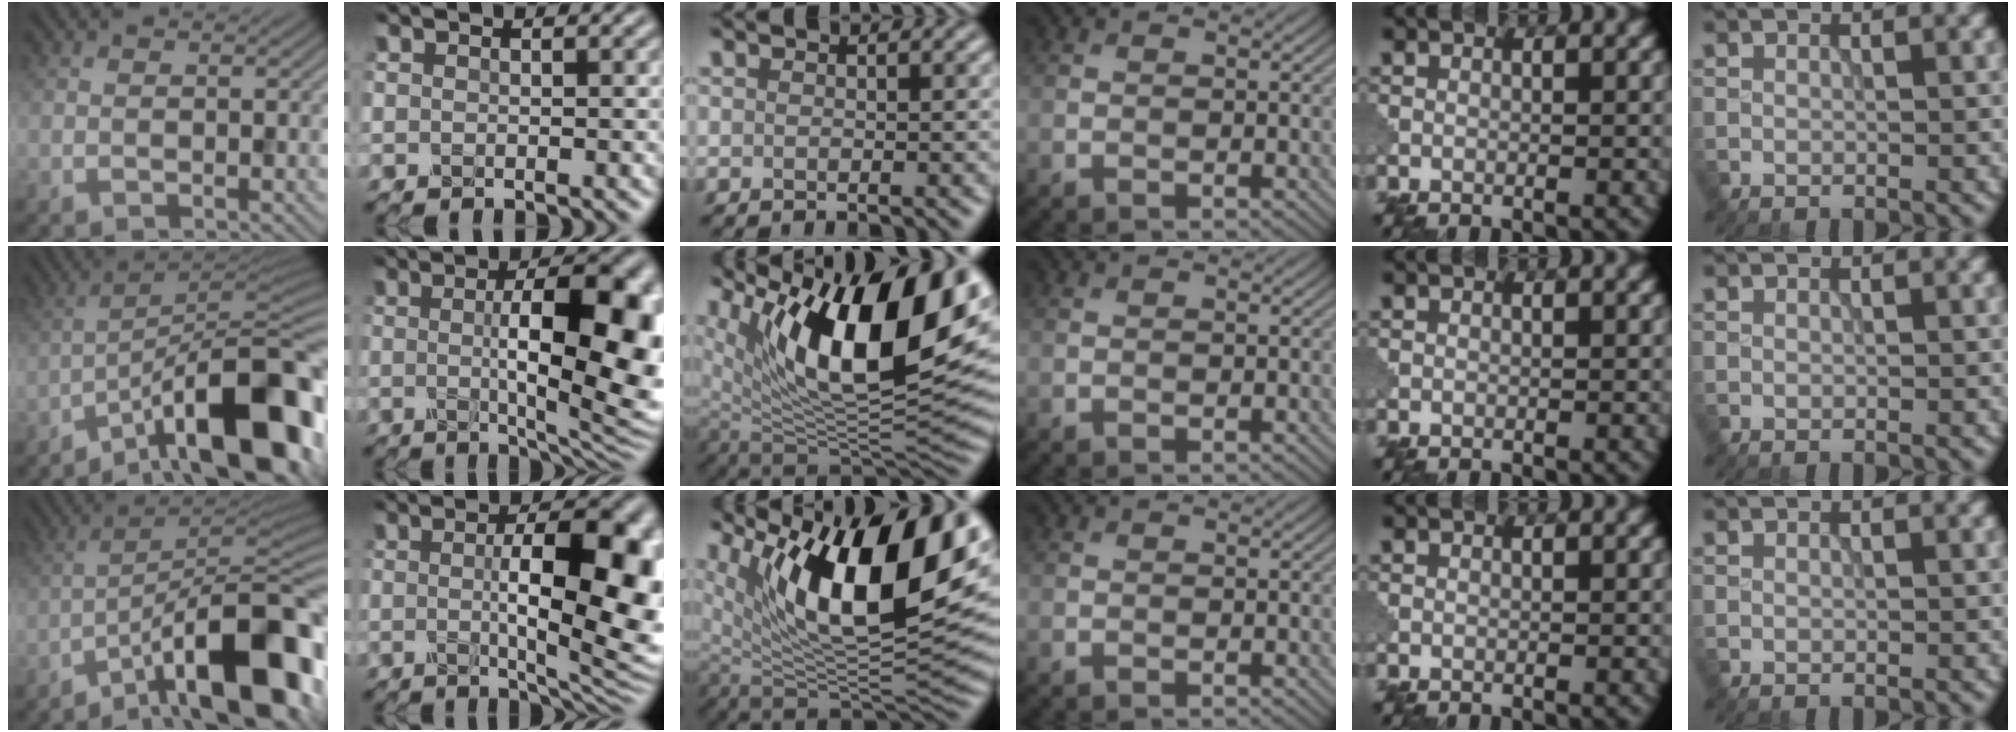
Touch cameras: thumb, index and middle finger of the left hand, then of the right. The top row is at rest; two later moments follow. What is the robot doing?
{"motion": "shake", "object": "medicine bottle"}